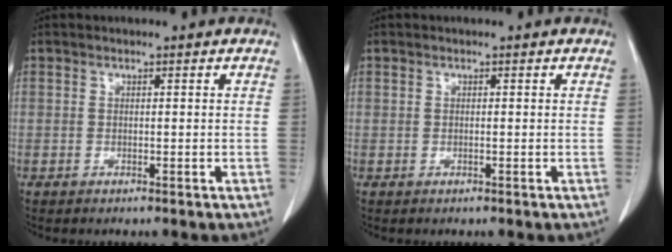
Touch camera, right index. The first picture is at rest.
{"total": 0.0}